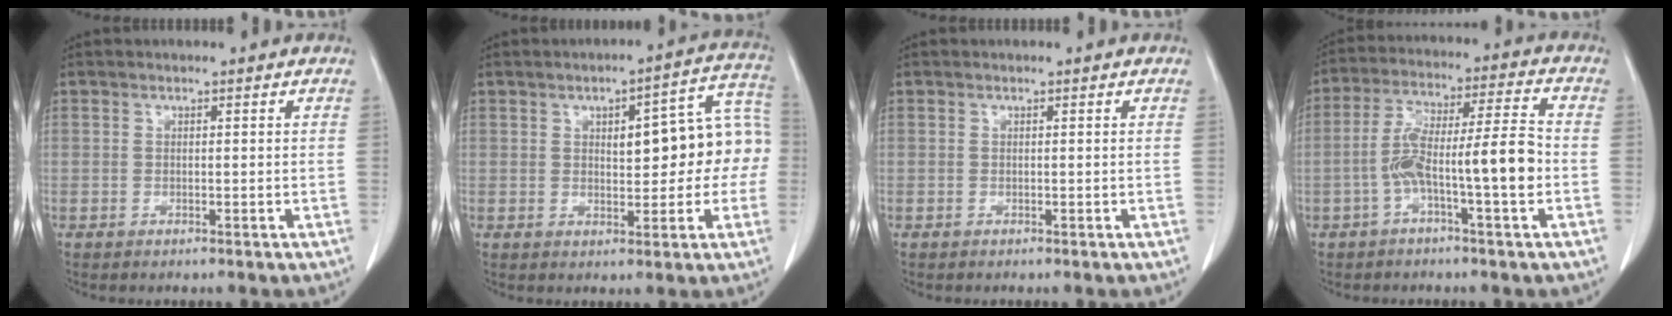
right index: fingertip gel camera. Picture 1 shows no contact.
{"total": 12.0, "force": [0.9, 4.4, 11.1], "torque": [-0.131, 0.044, 0.016]}
{"total": 0.0}
{"total": 10.8, "force": [-2.8, 0.6, 10.4], "torque": [-0.186, 0.029, -0.049]}